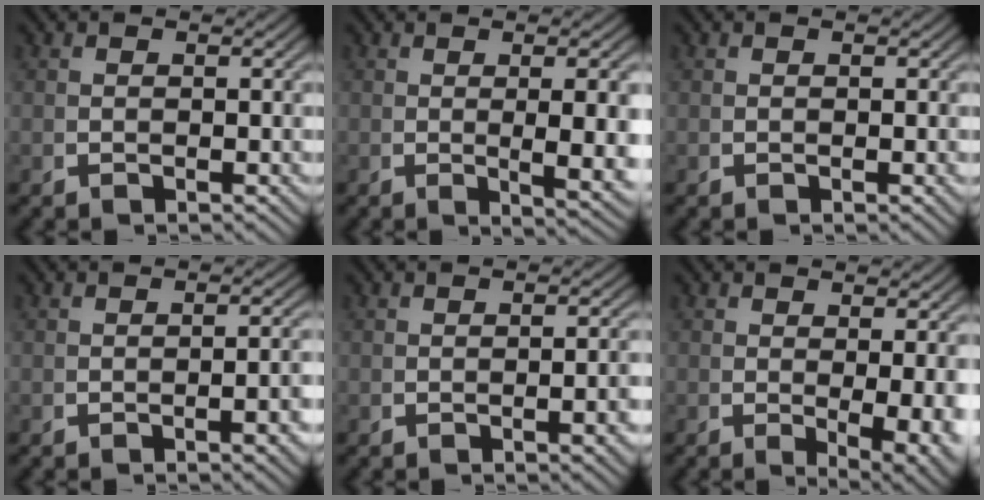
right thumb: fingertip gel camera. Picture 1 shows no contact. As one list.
[{"total": 5.2, "force": [-0.2, 1.4, 5.0], "torque": [-0.072, -0.005, 0.005]}, {"total": 0.0}, {"total": 2.3, "force": [-1.0, 0.3, 2.0], "torque": [-0.027, 0.008, -0.015]}, {"total": 2.0, "force": [-0.7, 0.3, 1.9], "torque": [-0.025, 0.008, -0.011]}, {"total": 4.4, "force": [-0.7, 1.7, 4.0], "torque": [-0.063, -0.024, 0.003]}]